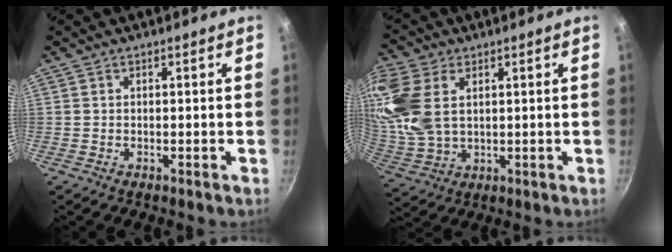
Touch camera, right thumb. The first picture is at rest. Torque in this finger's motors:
{"motor_torque": [1.18, 3.35, 1.63, 0.18, 0.22]}